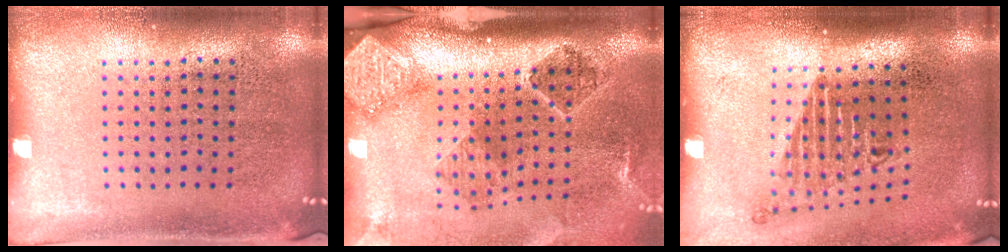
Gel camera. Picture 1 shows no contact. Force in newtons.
{"total": 2.9, "press": 1.8, "slide": 2.2}
{"total": 1.7, "press": 1.2, "slide": 1.2}